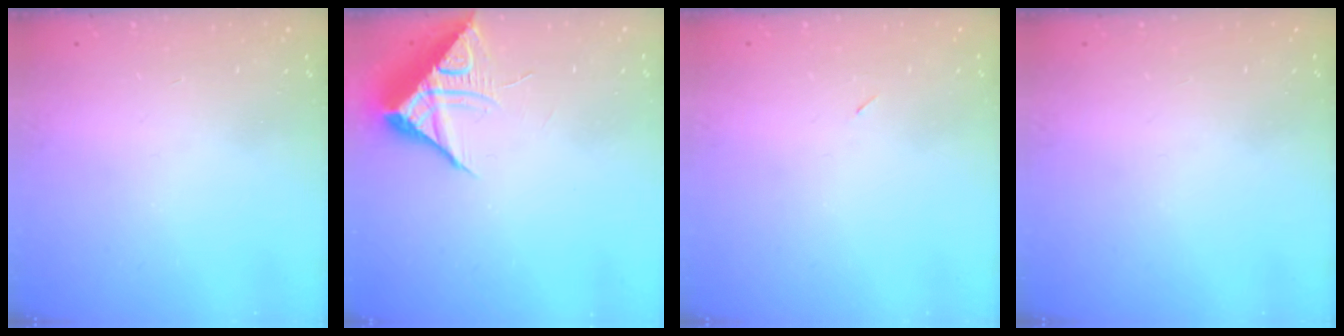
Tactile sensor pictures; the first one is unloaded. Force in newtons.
{"total": 9.7, "press": 9.7, "slide": 0.5}
{"total": 2.3, "press": 1.9, "slide": 1.2}
{"total": 0.0}